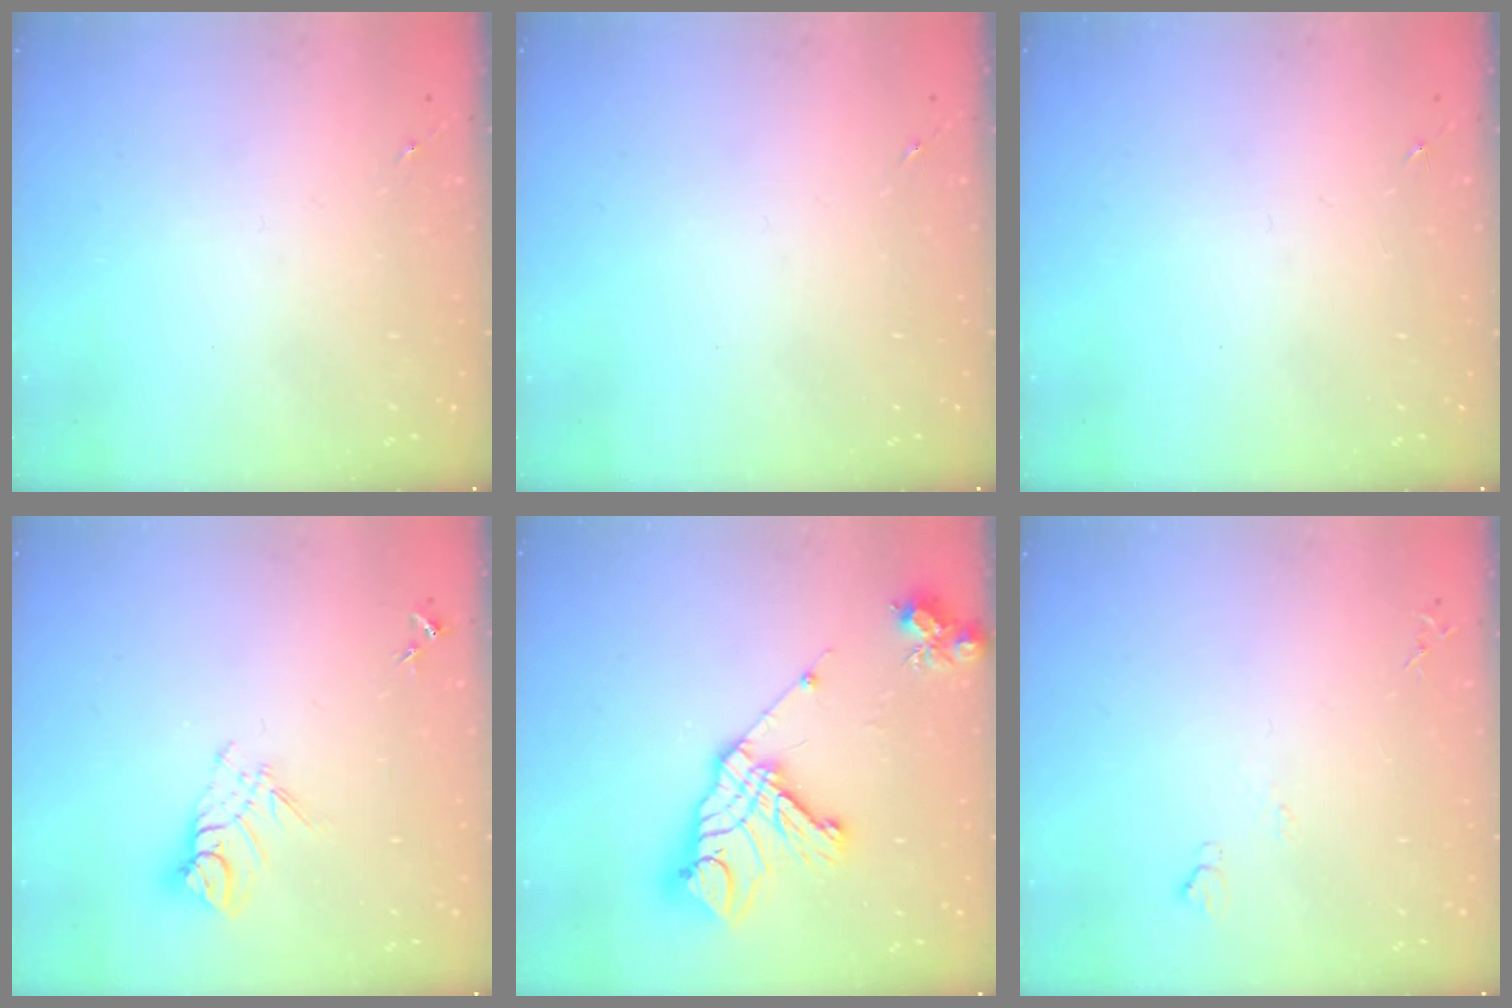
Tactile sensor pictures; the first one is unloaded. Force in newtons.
{"total": 0.0}
{"total": 0.0}
{"total": 8.8, "press": 8.7, "slide": 0.7}
{"total": 19.8, "press": 19.6, "slide": 2.6}
{"total": 4.0, "press": 4.0, "slide": 0.6}